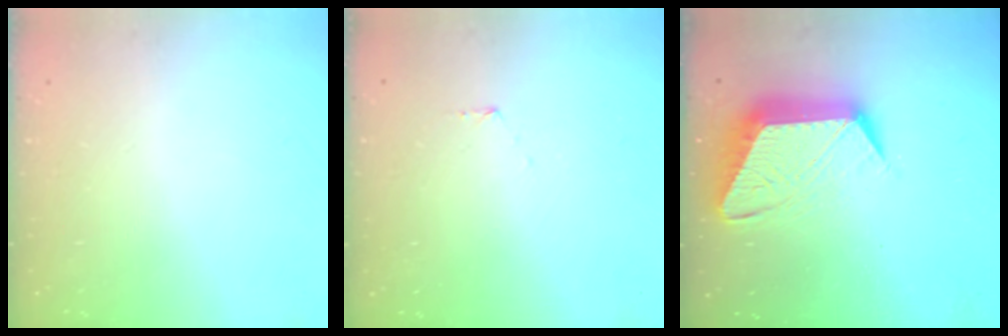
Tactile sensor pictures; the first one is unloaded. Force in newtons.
{"total": 3.3, "press": 3.3, "slide": 0.3}
{"total": 13.5, "press": 13.4, "slide": 0.9}